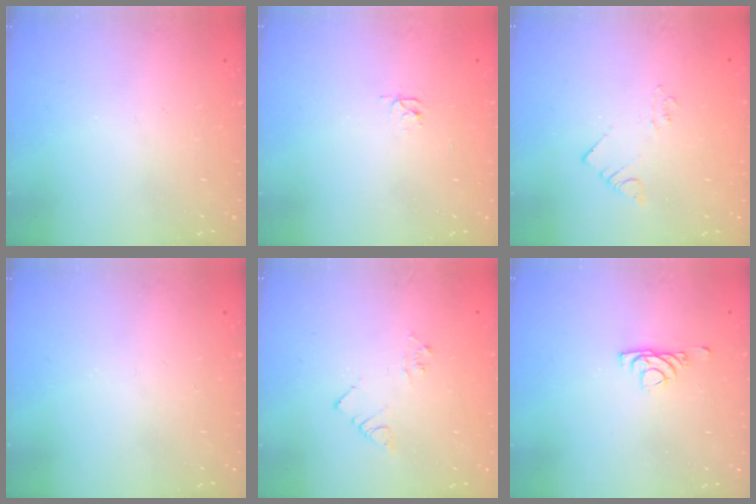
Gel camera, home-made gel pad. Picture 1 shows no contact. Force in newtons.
{"total": 2.4, "press": 2.4, "slide": 0.3}
{"total": 1.9, "press": 1.9, "slide": 0.1}
{"total": 0.0}
{"total": 5.2, "press": 5.2, "slide": 0.5}
{"total": 3.9, "press": 3.9, "slide": 0.8}